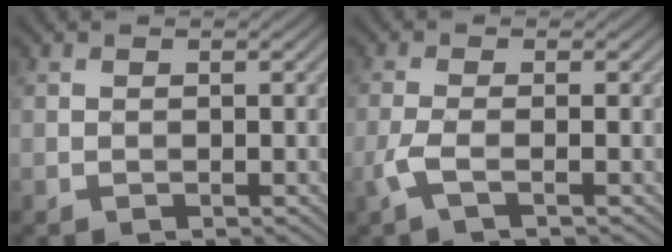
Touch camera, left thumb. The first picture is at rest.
{"total": 2.6, "force": [-1.2, 0.4, 2.3], "torque": [-0.055, 0.005, -0.037]}